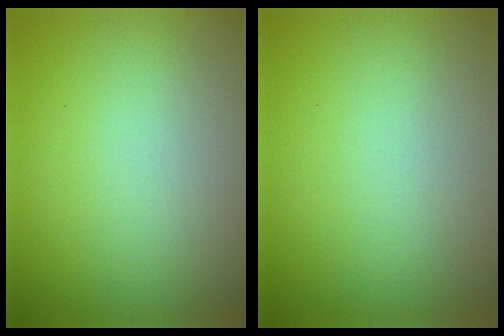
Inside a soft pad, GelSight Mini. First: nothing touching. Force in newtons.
{"total": 0.0}